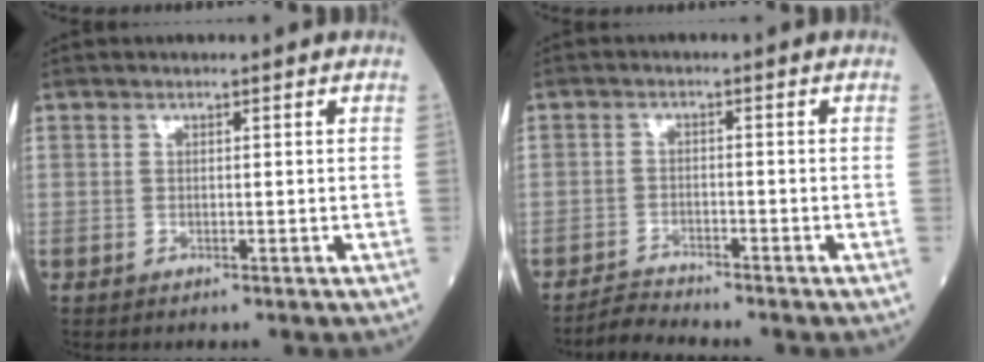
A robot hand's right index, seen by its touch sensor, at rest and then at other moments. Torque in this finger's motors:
{"motor_torque": [0.01, -0.01, 0.04, 0.01]}